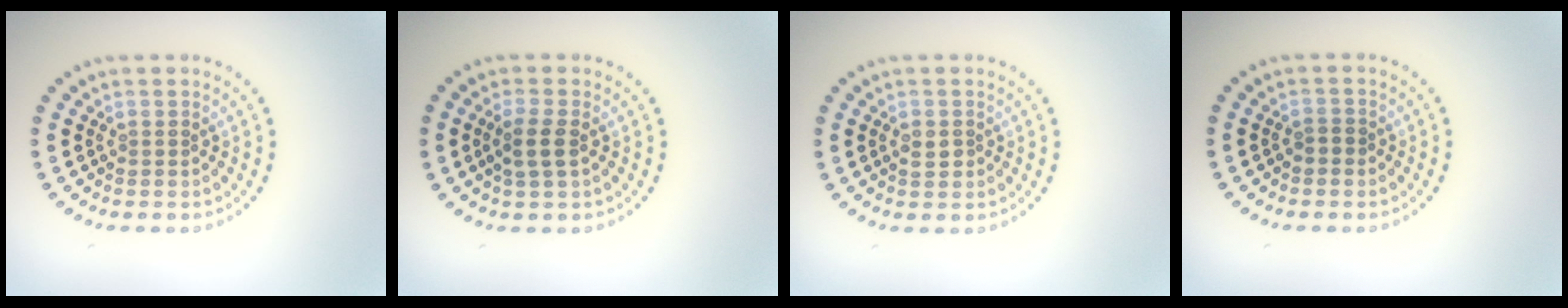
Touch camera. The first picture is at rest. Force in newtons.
{"total": 2.2, "press": 2.1, "slide": 0.6}
{"total": 1.3, "press": 1.2, "slide": 0.3}
{"total": 1.0, "press": 0.9, "slide": 0.2}